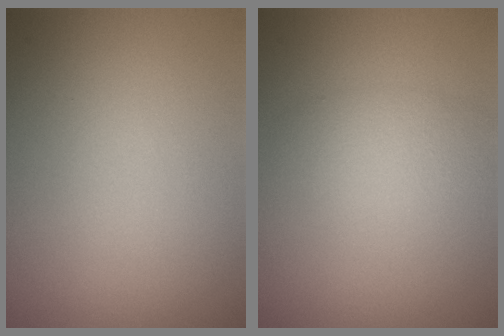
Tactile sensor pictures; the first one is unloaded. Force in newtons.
{"total": 2.1, "press": 2.1, "slide": 0.1}